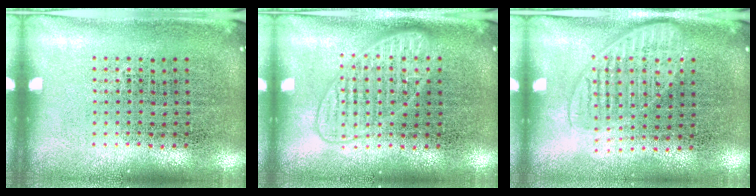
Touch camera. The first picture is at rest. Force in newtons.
{"total": 2.7, "press": 2.7, "slide": 0.4}
{"total": 1.4, "press": 1.3, "slide": 0.6}